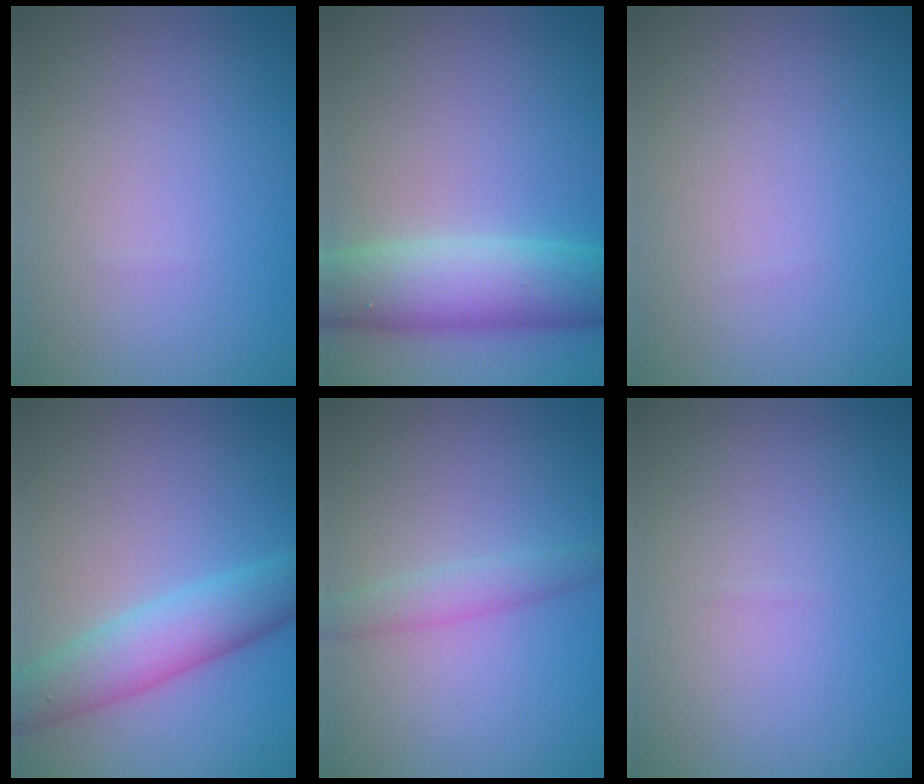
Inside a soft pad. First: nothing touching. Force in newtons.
{"total": 7.2, "press": 7.2, "slide": 0.4}
{"total": 0.0}
{"total": 4.8, "press": 4.8, "slide": 0.1}
{"total": 1.7, "press": 1.7, "slide": 0.0}
{"total": 0.0}